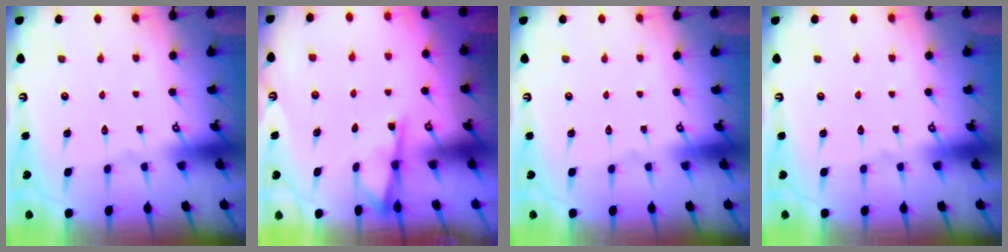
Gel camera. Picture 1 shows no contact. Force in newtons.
{"total": 2.5, "press": 2.4, "slide": 0.4}
{"total": 0.0}
{"total": 0.0}